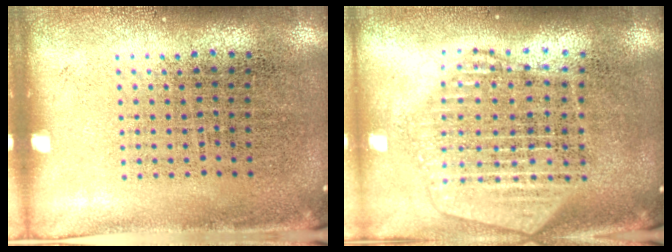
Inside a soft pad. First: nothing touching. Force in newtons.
{"total": 2.2, "press": 2.0, "slide": 1.0}